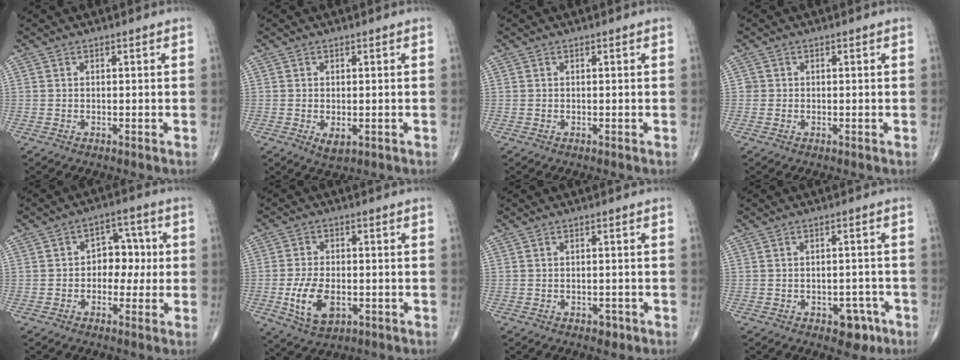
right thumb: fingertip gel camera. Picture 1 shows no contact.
{"total": 2.6, "force": [-0.7, 1.3, 2.1], "torque": [-0.031, -0.006, -0.005]}
{"total": 0.0}
{"total": 1.0, "force": [0.0, 1.0, 0.0], "torque": [0.006, 0.004, -0.002]}
{"total": 6.9, "force": [-0.3, 5.1, 4.6], "torque": [-0.022, 0.023, -0.013]}
{"total": 9.0, "force": [-2.4, 5.2, 6.9], "torque": [-0.127, 0.000, -0.035]}
{"total": 1.6, "force": [-1.0, 1.0, 0.8], "torque": [-0.006, 0.003, -0.012]}
{"total": 5.0, "force": [-2.7, 3.1, 2.8], "torque": [-0.012, 0.020, -0.031]}